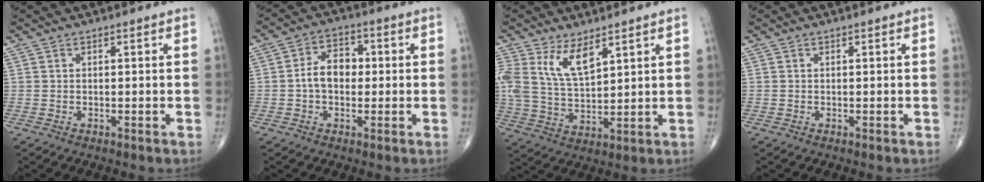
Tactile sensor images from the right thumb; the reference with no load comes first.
{"total": 6.8, "force": [-0.2, 4.7, 4.8], "torque": [-0.067, 0.021, -0.013]}
{"total": 9.5, "force": [5.3, 4.0, 6.9], "torque": [-0.136, -0.024, 0.113]}
{"total": 0.0}